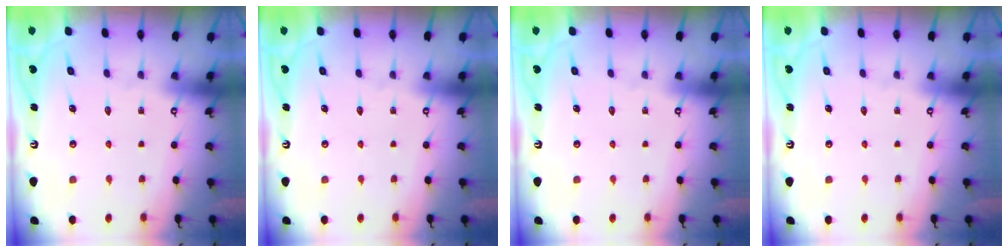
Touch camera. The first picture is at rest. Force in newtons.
{"total": 0.0}
{"total": 0.0}
{"total": 0.0}